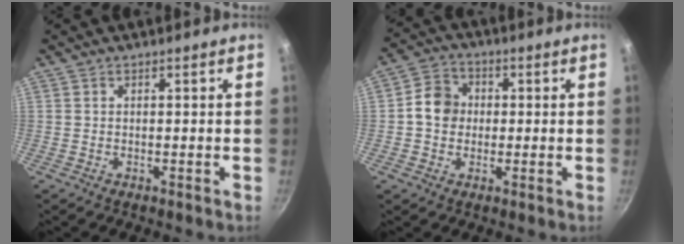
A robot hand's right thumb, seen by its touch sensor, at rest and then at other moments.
{"total": 7.1, "force": [0.0, 6.2, 3.5], "torque": [-0.030, 0.014, -0.016]}